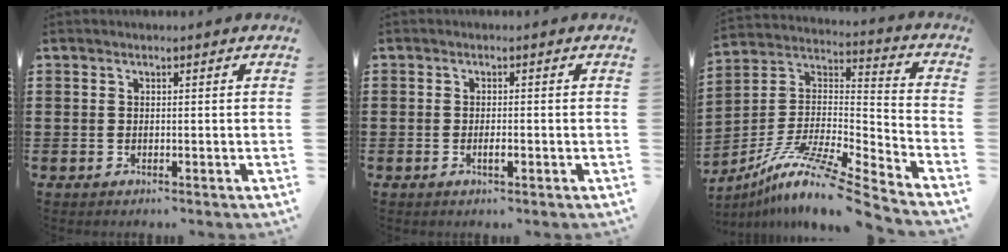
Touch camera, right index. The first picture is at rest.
{"total": 1.5, "force": [-0.5, 0.5, 1.3], "torque": [-0.025, 0.000, -0.009]}
{"total": 11.8, "force": [-9.1, -0.1, 7.5], "torque": [-0.141, -0.004, -0.178]}